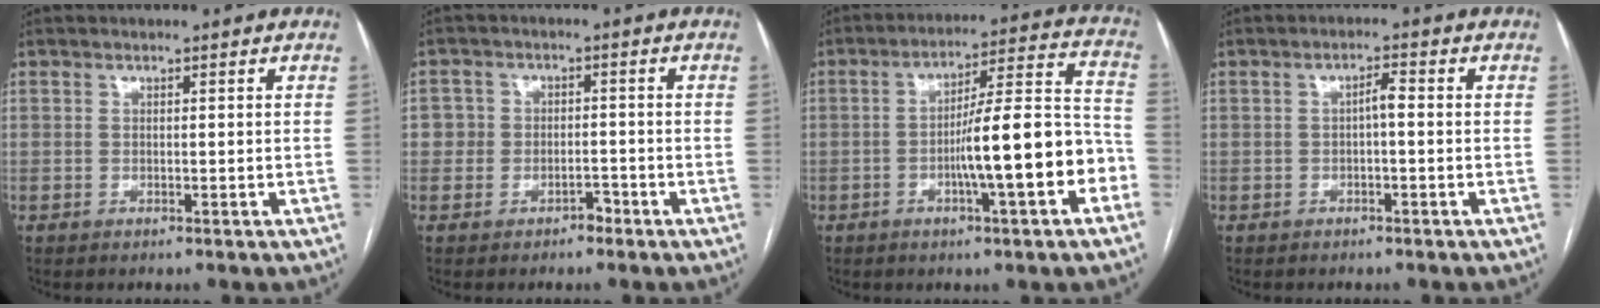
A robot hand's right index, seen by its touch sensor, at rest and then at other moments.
{"total": 3.6, "force": [-1.5, 3.1, 0.9], "torque": [0.003, 0.018, -0.027]}
{"total": 14.5, "force": [-4.5, 1.3, 13.8], "torque": [-0.202, 0.023, -0.067]}
{"total": 2.0, "force": [-0.2, 0.4, 2.0], "torque": [-0.033, 0.006, -0.004]}